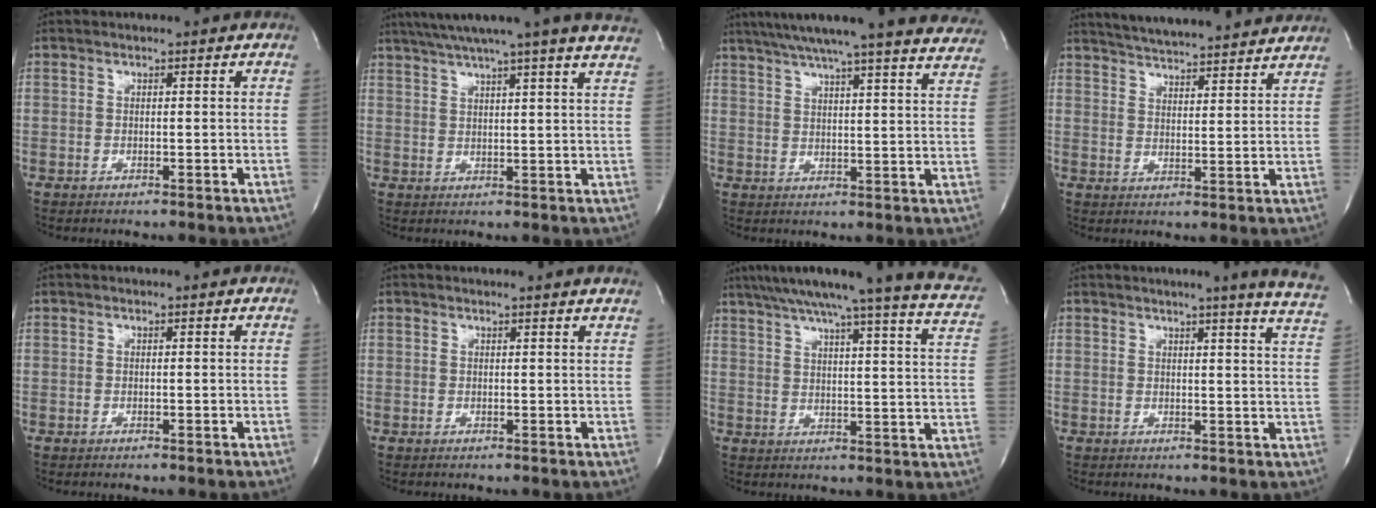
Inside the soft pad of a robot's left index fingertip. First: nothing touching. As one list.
[{"total": 19.3, "force": [16.7, -1.1, 9.6], "torque": [-0.164, -0.003, 0.210]}, {"total": 28.4, "force": [25.5, 1.4, 12.5], "torque": [-0.201, -0.043, 0.307]}, {"total": 18.7, "force": [17.2, 1.9, 7.2], "torque": [-0.117, 0.018, 0.234]}, {"total": 0.0}, {"total": 2.3, "force": [2.1, -0.5, 0.7], "torque": [-0.021, -0.003, 0.019]}, {"total": 22.6, "force": [18.4, 0.5, 13.2], "torque": [-0.197, -0.019, 0.227]}, {"total": 10.4, "force": [8.8, -1.4, 5.4], "torque": [-0.067, -0.049, 0.077]}]